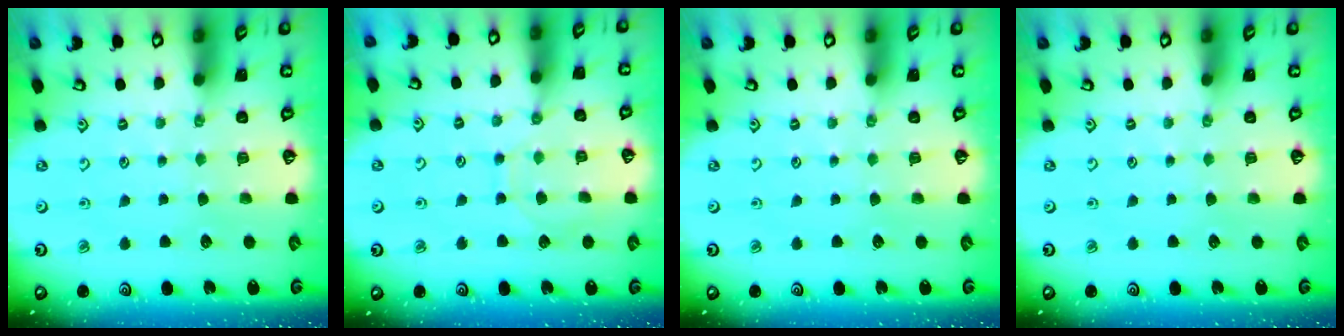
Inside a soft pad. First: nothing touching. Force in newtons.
{"total": 6.9, "press": 6.8, "slide": 0.7}
{"total": 0.0}
{"total": 0.0}